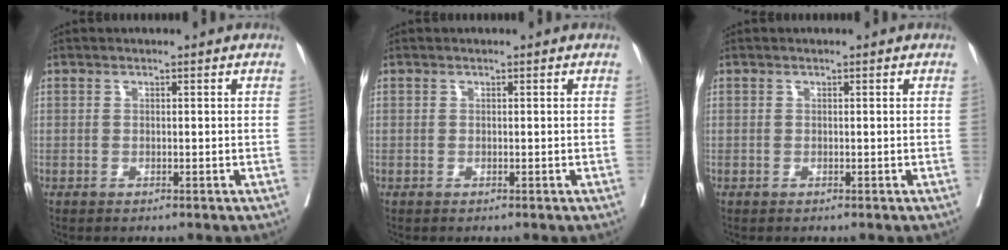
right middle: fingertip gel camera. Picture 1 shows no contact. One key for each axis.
{"total": 0.0}
{"total": 0.0}